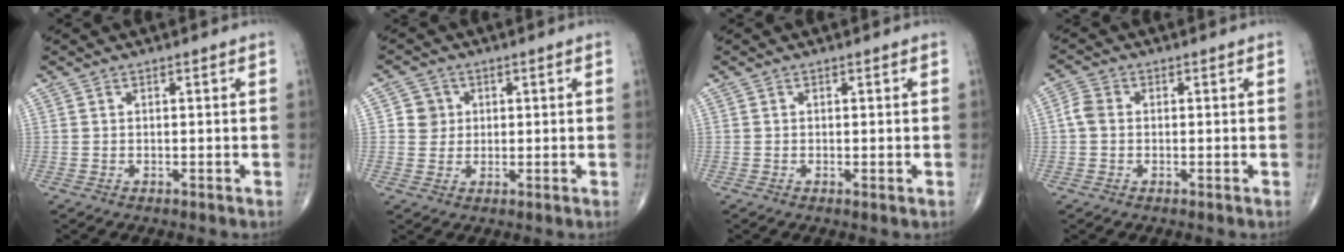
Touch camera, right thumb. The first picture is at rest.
{"total": 3.8, "force": [0.7, 3.7, 0.7], "torque": [0.014, 0.003, 0.007]}
{"total": 0.7, "force": [-0.1, 0.1, 0.6], "torque": [-0.015, -0.004, -0.005]}
{"total": 3.0, "force": [-0.1, 2.3, 1.8], "torque": [-0.037, 0.009, -0.010]}